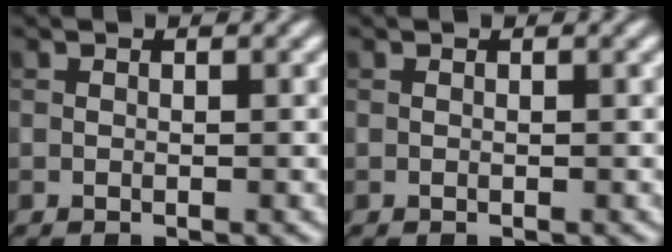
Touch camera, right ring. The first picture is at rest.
{"total": 0.0}